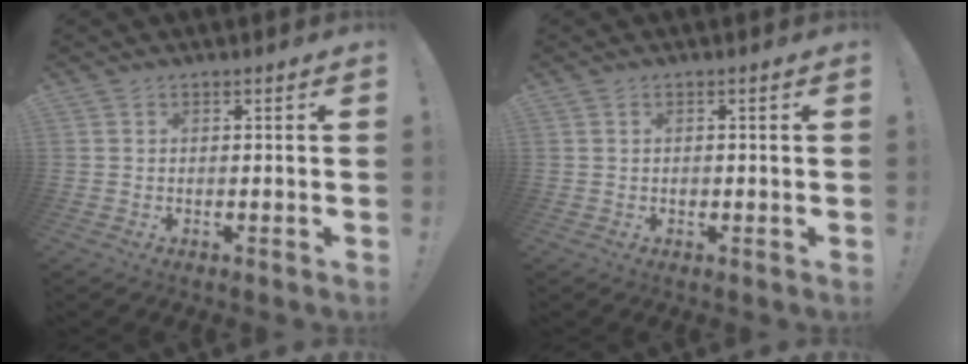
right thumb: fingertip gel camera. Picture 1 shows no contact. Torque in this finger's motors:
{"motor_torque": [0.06, 0.23, 0.19, -0.48, -0.01]}